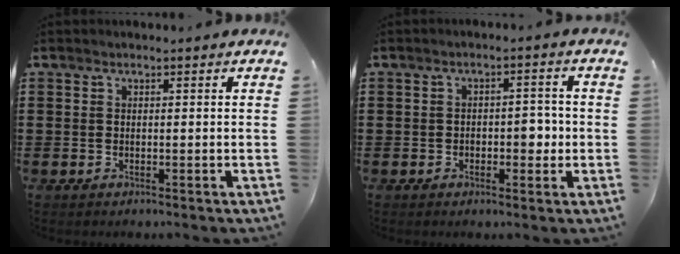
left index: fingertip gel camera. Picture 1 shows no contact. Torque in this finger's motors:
{"motor_torque": [0.08, 0.06, 0.15, 0.02]}